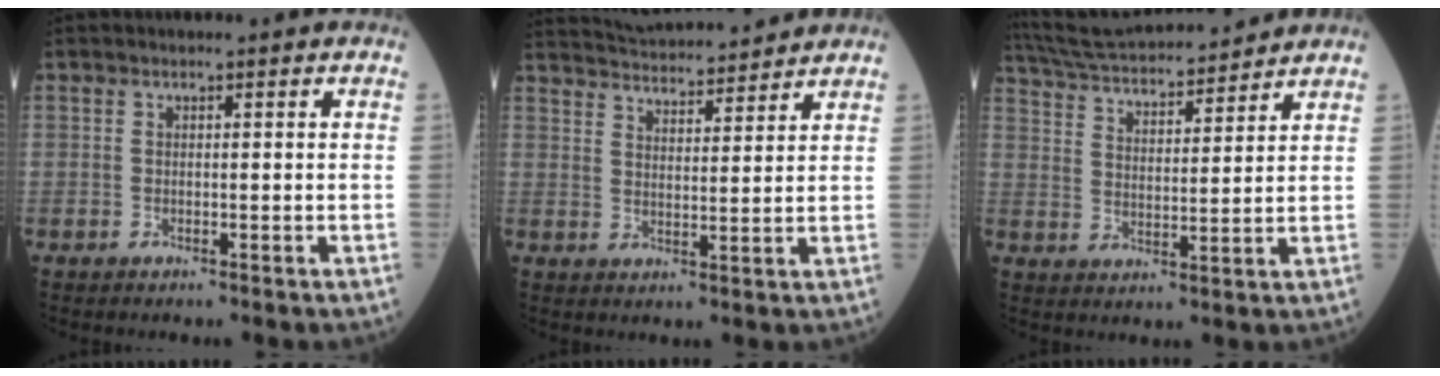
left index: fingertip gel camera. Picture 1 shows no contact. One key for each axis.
{"total": 14.0, "fx": 13.4, "fy": 1.4, "fz": 3.9, "tx": -0.074, "ty": 0.025, "tz": 0.203}
{"total": 16.5, "fx": 15.5, "fy": 1.7, "fz": 5.4, "tx": -0.103, "ty": 0.030, "tz": 0.252}